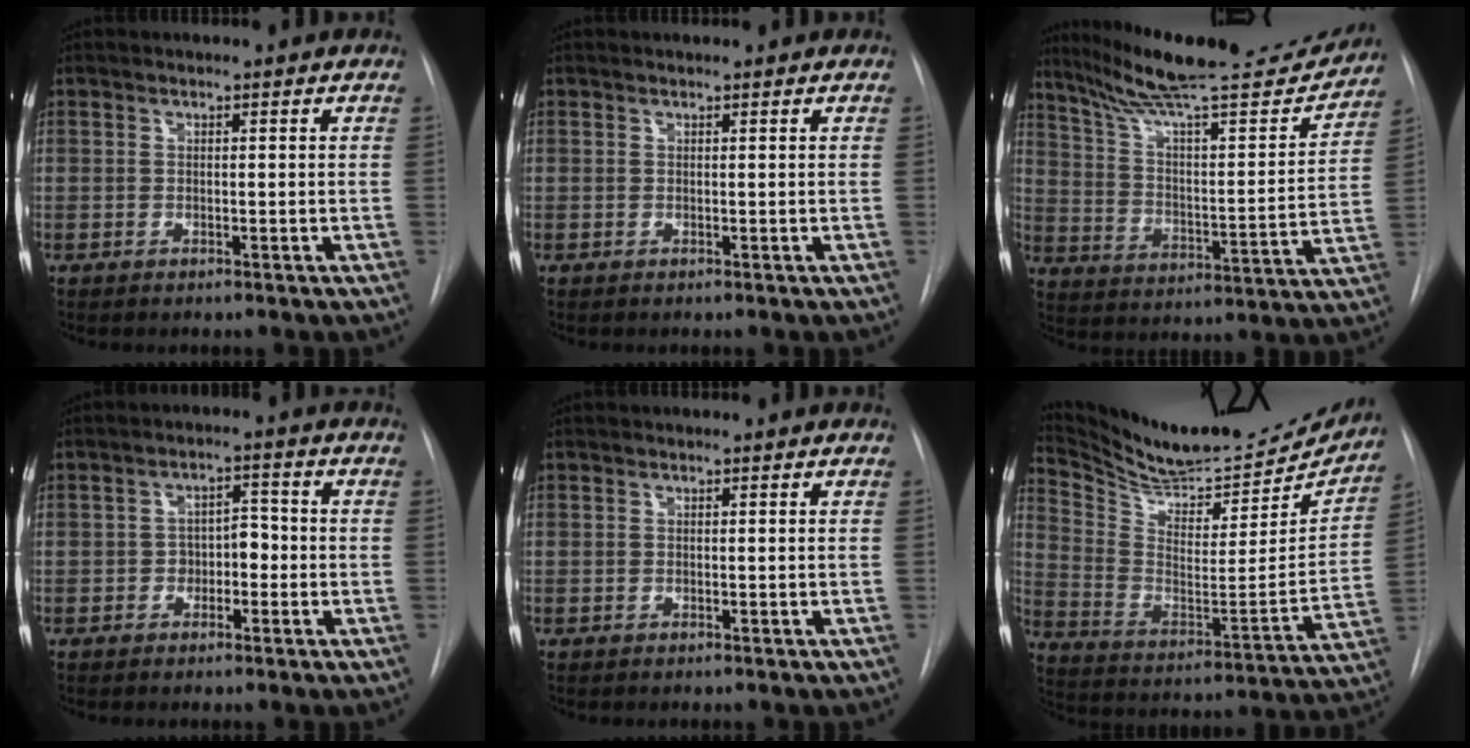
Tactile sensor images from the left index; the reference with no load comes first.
{"total": 0.0}
{"total": 22.7, "force": [20.4, 2.1, 9.7], "torque": [-0.158, -0.039, 0.300]}
{"total": 3.8, "force": [-1.9, 2.2, 2.4], "torque": [-0.033, 0.012, -0.030]}
{"total": 0.0}
{"total": 24.5, "force": [22.6, 4.7, 8.1], "torque": [-0.136, -0.064, 0.331]}